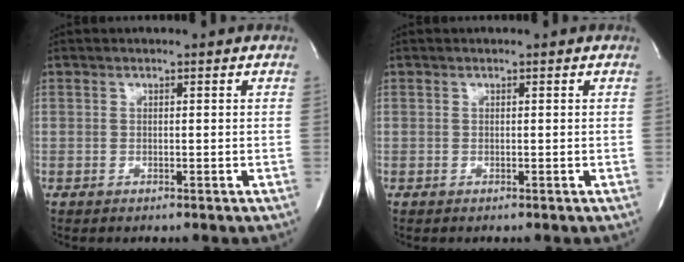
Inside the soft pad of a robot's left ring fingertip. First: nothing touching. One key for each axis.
{"total": 0.0}